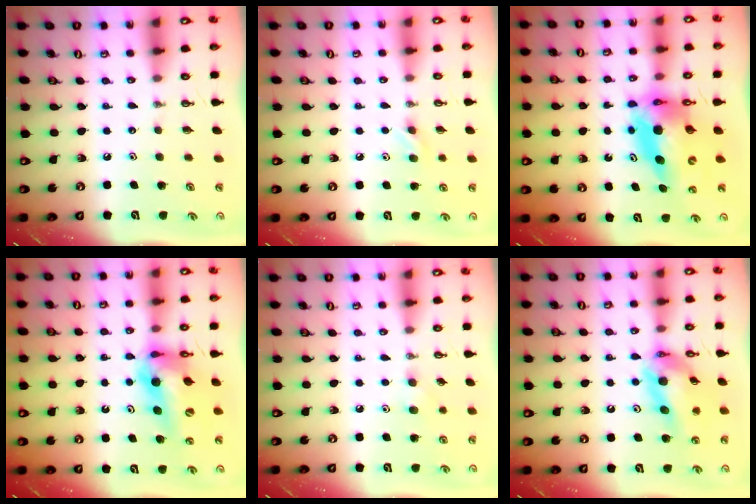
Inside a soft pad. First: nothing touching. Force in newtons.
{"total": 4.6, "press": 4.3, "slide": 1.6}
{"total": 13.9, "press": 13.8, "slide": 1.2}
{"total": 14.2, "press": 14.0, "slide": 2.2}
{"total": 4.6, "press": 4.6, "slide": 0.6}
{"total": 14.1, "press": 14.0, "slide": 1.5}